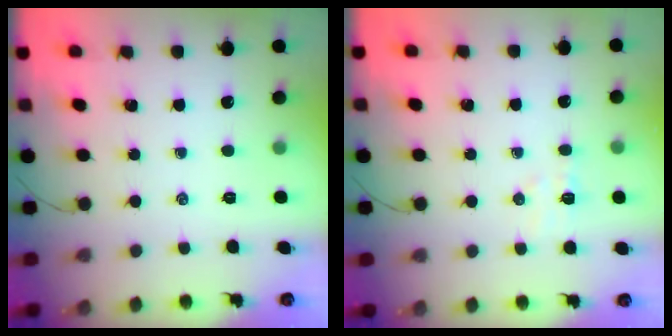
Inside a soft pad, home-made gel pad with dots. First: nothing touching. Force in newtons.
{"total": 5.3, "press": 5.1, "slide": 1.2}